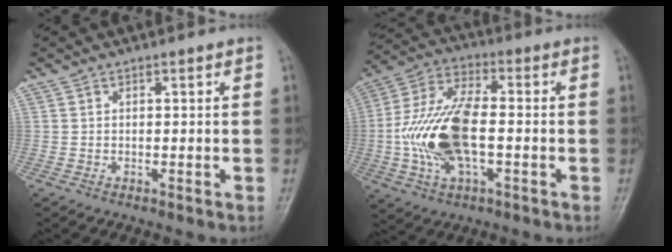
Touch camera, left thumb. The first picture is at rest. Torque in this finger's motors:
{"motor_torque": [2.48, 2.52, 1.55, -0.80, 0.51]}